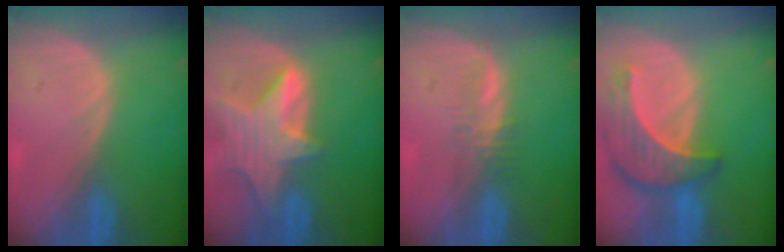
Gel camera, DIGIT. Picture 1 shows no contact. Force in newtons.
{"total": 8.3, "press": 7.4, "slide": 3.8}
{"total": 2.3, "press": 2.2, "slide": 0.6}
{"total": 8.6, "press": 7.9, "slide": 3.3}